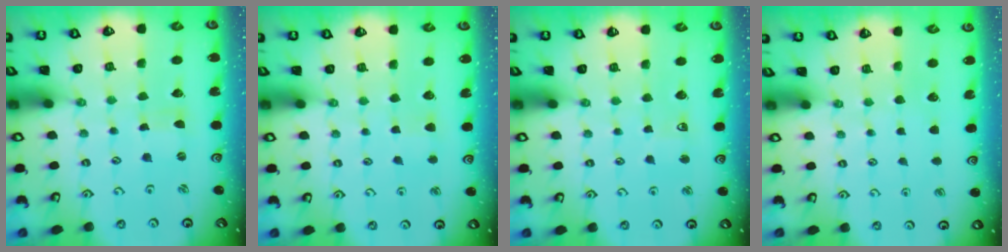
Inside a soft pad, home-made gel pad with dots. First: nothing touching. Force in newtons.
{"total": 2.5, "press": 2.4, "slide": 0.7}
{"total": 3.3, "press": 3.3, "slide": 0.6}
{"total": 0.0}